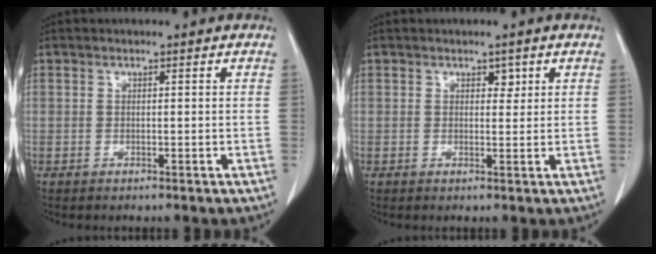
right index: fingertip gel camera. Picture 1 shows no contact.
{"total": 1.4, "force": [0.7, 0.9, 0.8], "torque": [-0.007, -0.003, 0.010]}